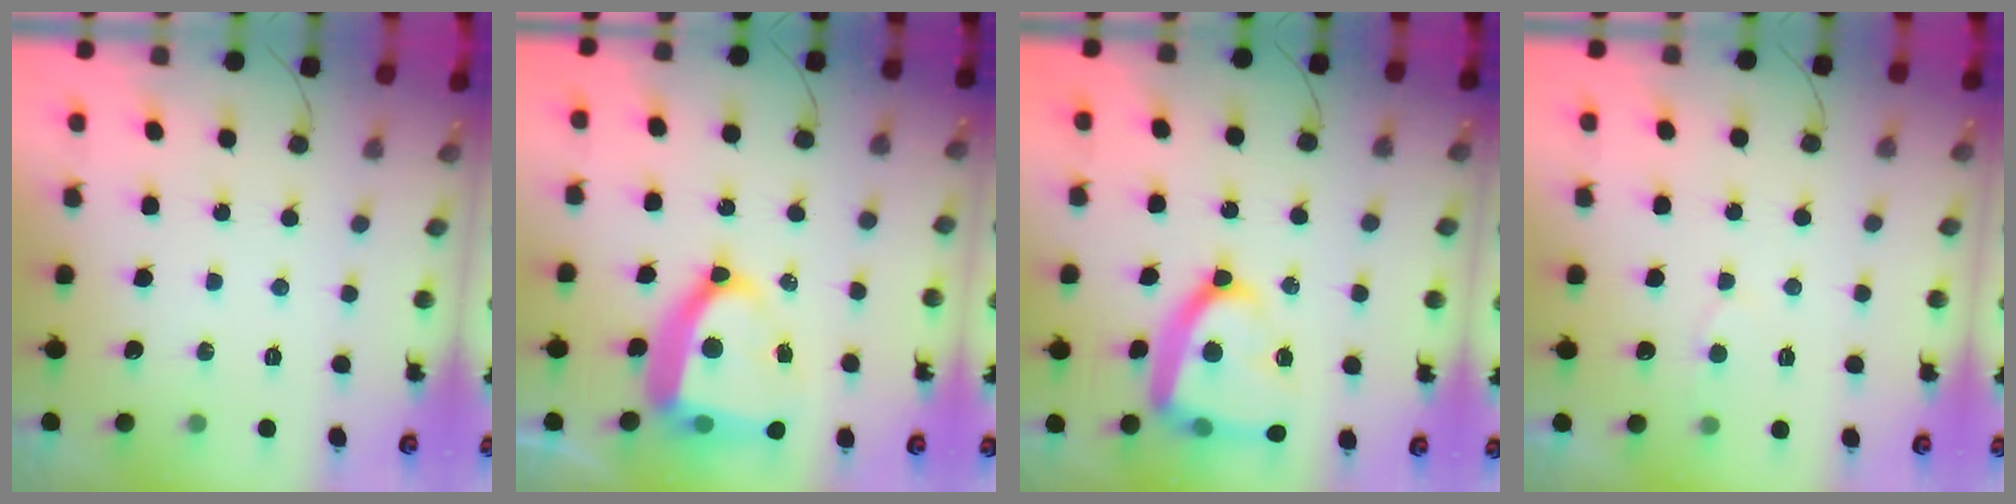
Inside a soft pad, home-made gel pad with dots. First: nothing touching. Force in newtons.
{"total": 16.9, "press": 16.8, "slide": 1.9}
{"total": 17.3, "press": 17.2, "slide": 1.5}
{"total": 4.2, "press": 4.2, "slide": 0.4}